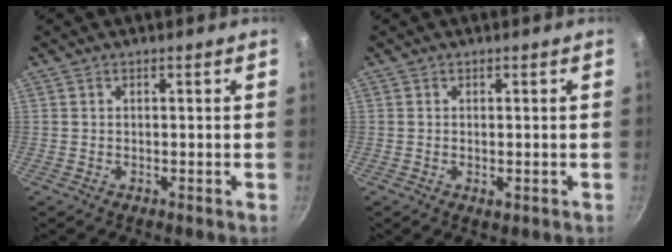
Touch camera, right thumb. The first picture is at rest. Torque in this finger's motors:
{"motor_torque": [-0.33, 0.08, -0.27, 0.04, -0.02]}